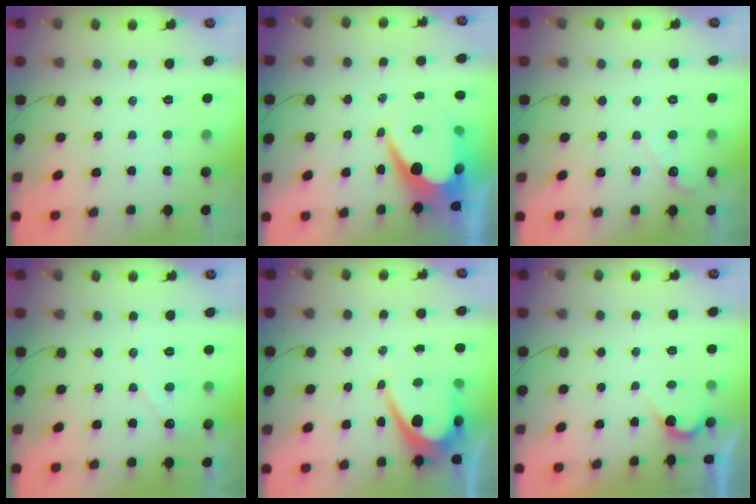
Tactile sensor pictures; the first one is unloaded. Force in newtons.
{"total": 11.2, "press": 11.1, "slide": 0.7}
{"total": 3.8, "press": 3.8, "slide": 0.3}
{"total": 3.9, "press": 3.9, "slide": 0.2}
{"total": 10.1, "press": 10.1, "slide": 0.8}
{"total": 3.0, "press": 3.0, "slide": 0.3}